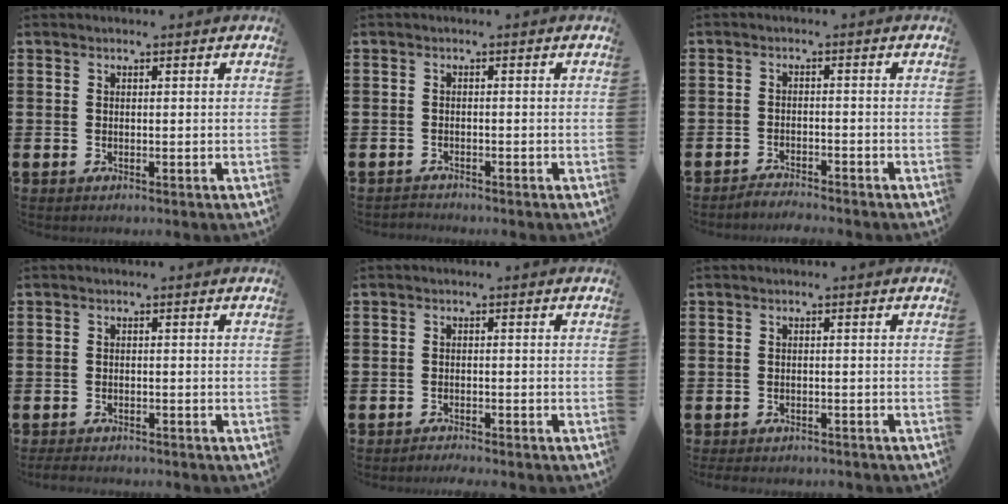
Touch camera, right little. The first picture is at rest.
{"total": 0.8, "force": [-0.8, 0.0, -0.1], "torque": [-0.001, -0.001, -0.017]}
{"total": 2.1, "force": [-2.1, -0.2, -0.2], "torque": [-0.001, 0.005, -0.046]}
{"total": 1.1, "force": [-1.1, 0.2, 0.2], "torque": [-0.007, 0.003, -0.023]}
{"total": 1.3, "force": [-1.3, -0.1, 0.0], "torque": [-0.002, 0.001, -0.026]}
{"total": 0.9, "force": [-0.9, 0.1, 0.0], "torque": [-0.003, 0.001, -0.019]}